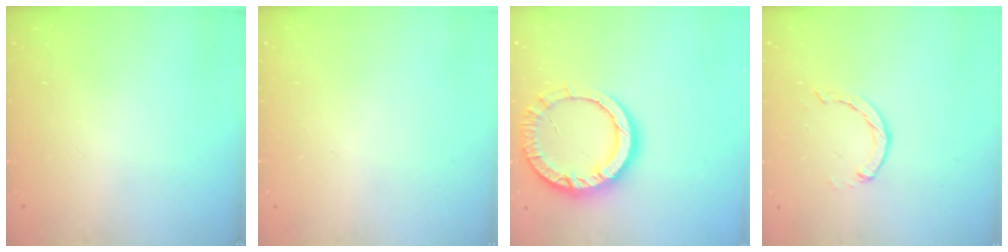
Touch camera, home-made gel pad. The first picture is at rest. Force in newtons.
{"total": 0.0}
{"total": 14.2, "press": 14.1, "slide": 1.4}
{"total": 2.7, "press": 2.7, "slide": 0.5}